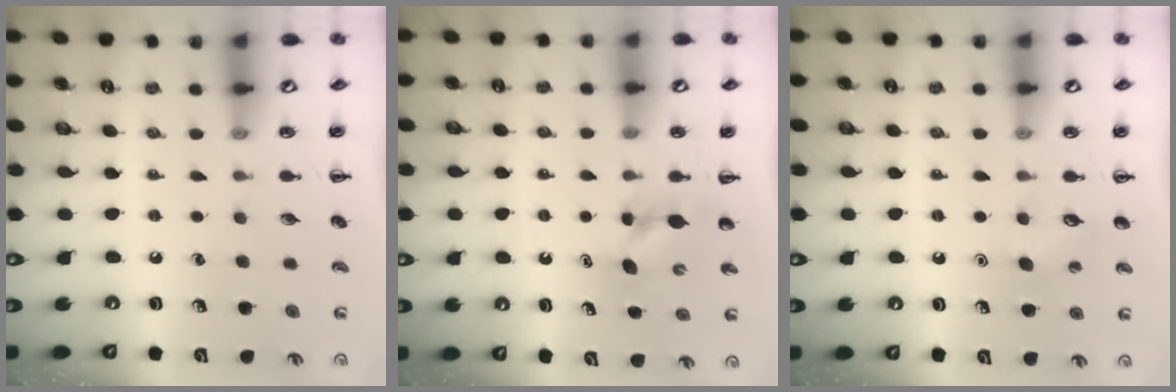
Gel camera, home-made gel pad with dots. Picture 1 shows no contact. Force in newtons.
{"total": 4.4, "press": 4.3, "slide": 1.0}
{"total": 2.9, "press": 2.8, "slide": 0.7}